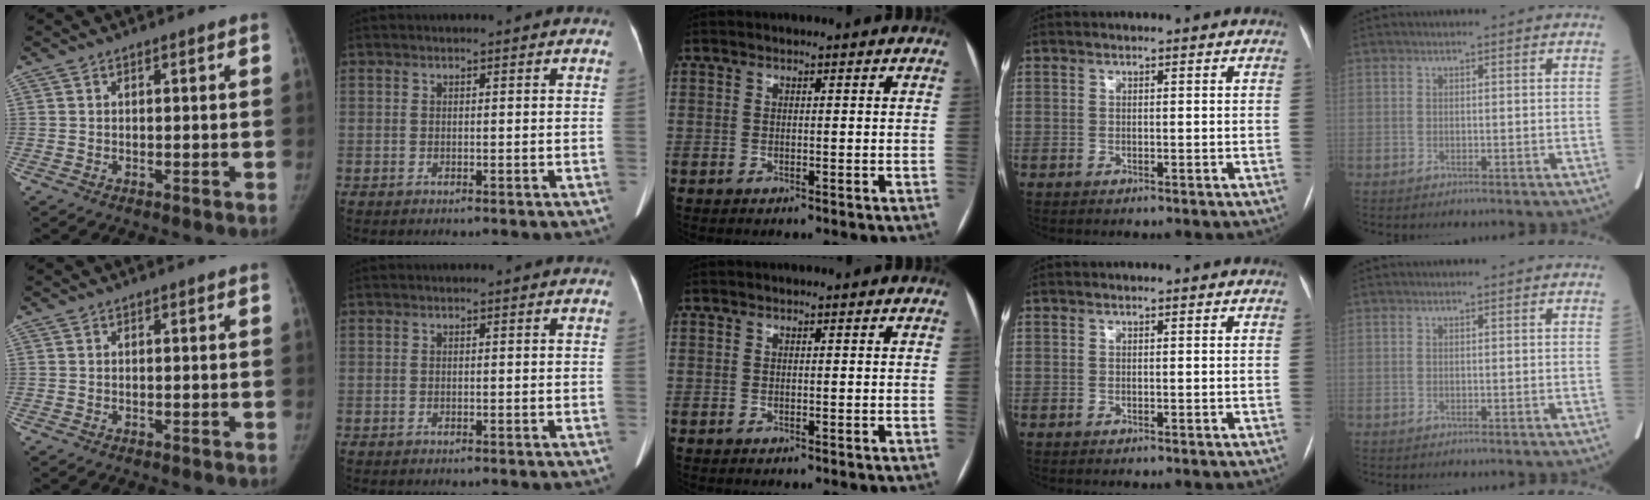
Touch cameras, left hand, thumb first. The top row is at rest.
{}